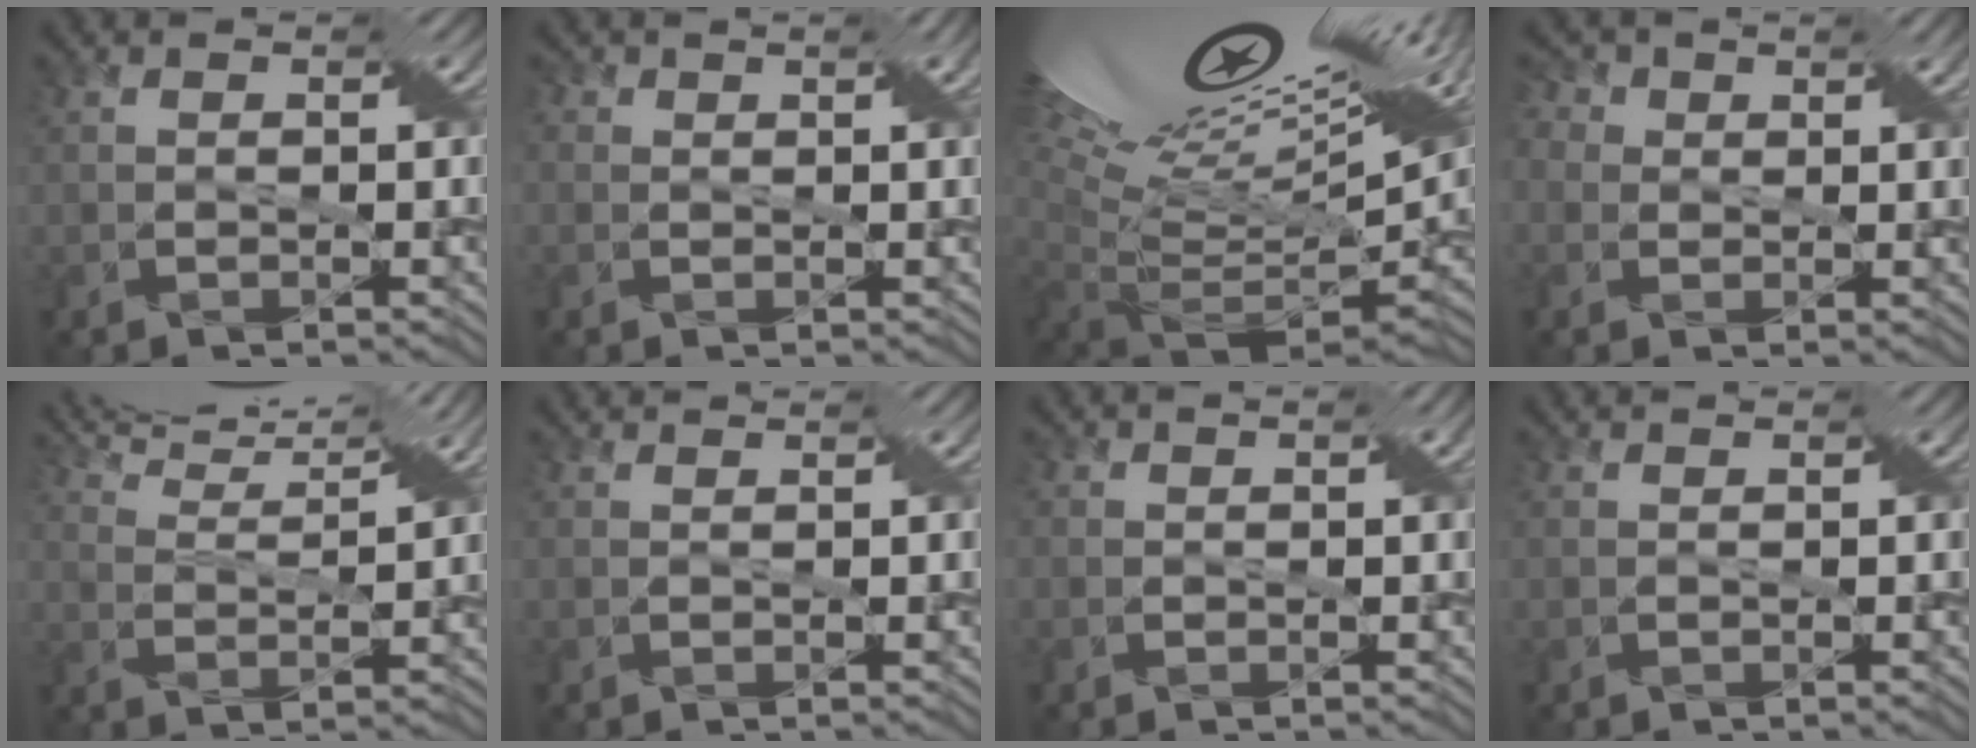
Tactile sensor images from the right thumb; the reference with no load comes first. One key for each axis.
{"total": 1.9, "fx": 0.9, "fy": 1.2, "fz": 1.1, "tx": -0.013, "ty": 0.014, "tz": -0.007}
{"total": 18.1, "fx": 10.0, "fy": 3.9, "fz": 14.5, "tx": -0.266, "ty": 0.047, "tz": 0.160}
{"total": 4.9, "fx": 2.3, "fy": 3.6, "fz": 2.4, "tx": -0.062, "ty": 0.022, "tz": 0.008}
{"total": 9.2, "fx": 8.5, "fy": 0.1, "fz": 3.5, "tx": -0.097, "ty": 0.006, "tz": 0.140}
{"total": 1.2, "fx": 1.2, "fy": -0.2, "fz": 0.2, "tx": -0.011, "ty": 0.002, "tz": 0.014}
{"total": 0.6, "fx": 0.3, "fy": 0.3, "fz": 0.5, "tx": -0.006, "ty": 0.003, "tz": 0.001}
{"total": 0.6, "fx": 0.6, "fy": -0.1, "fz": 0.1, "tx": -0.008, "ty": -0.001, "tz": 0.007}